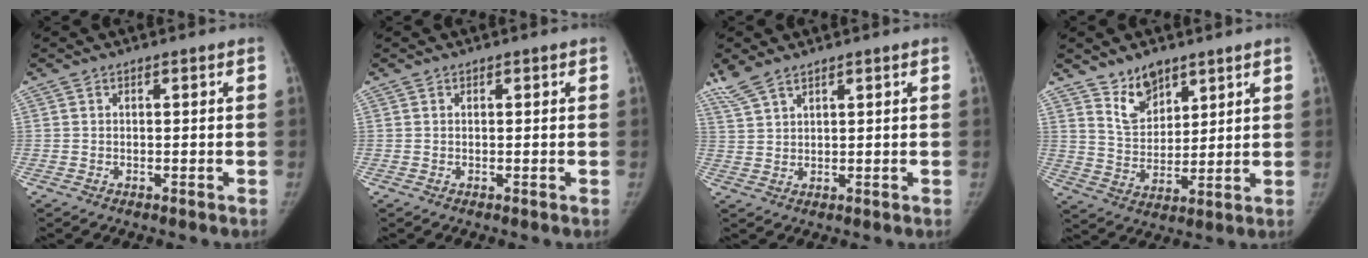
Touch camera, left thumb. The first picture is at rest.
{"total": 0.0}
{"total": 4.4, "force": [3.6, 1.4, 2.1], "torque": [-0.046, 0.002, 0.082]}
{"total": 8.0, "force": [5.7, 4.4, 3.4], "torque": [-0.029, -0.047, 0.111]}